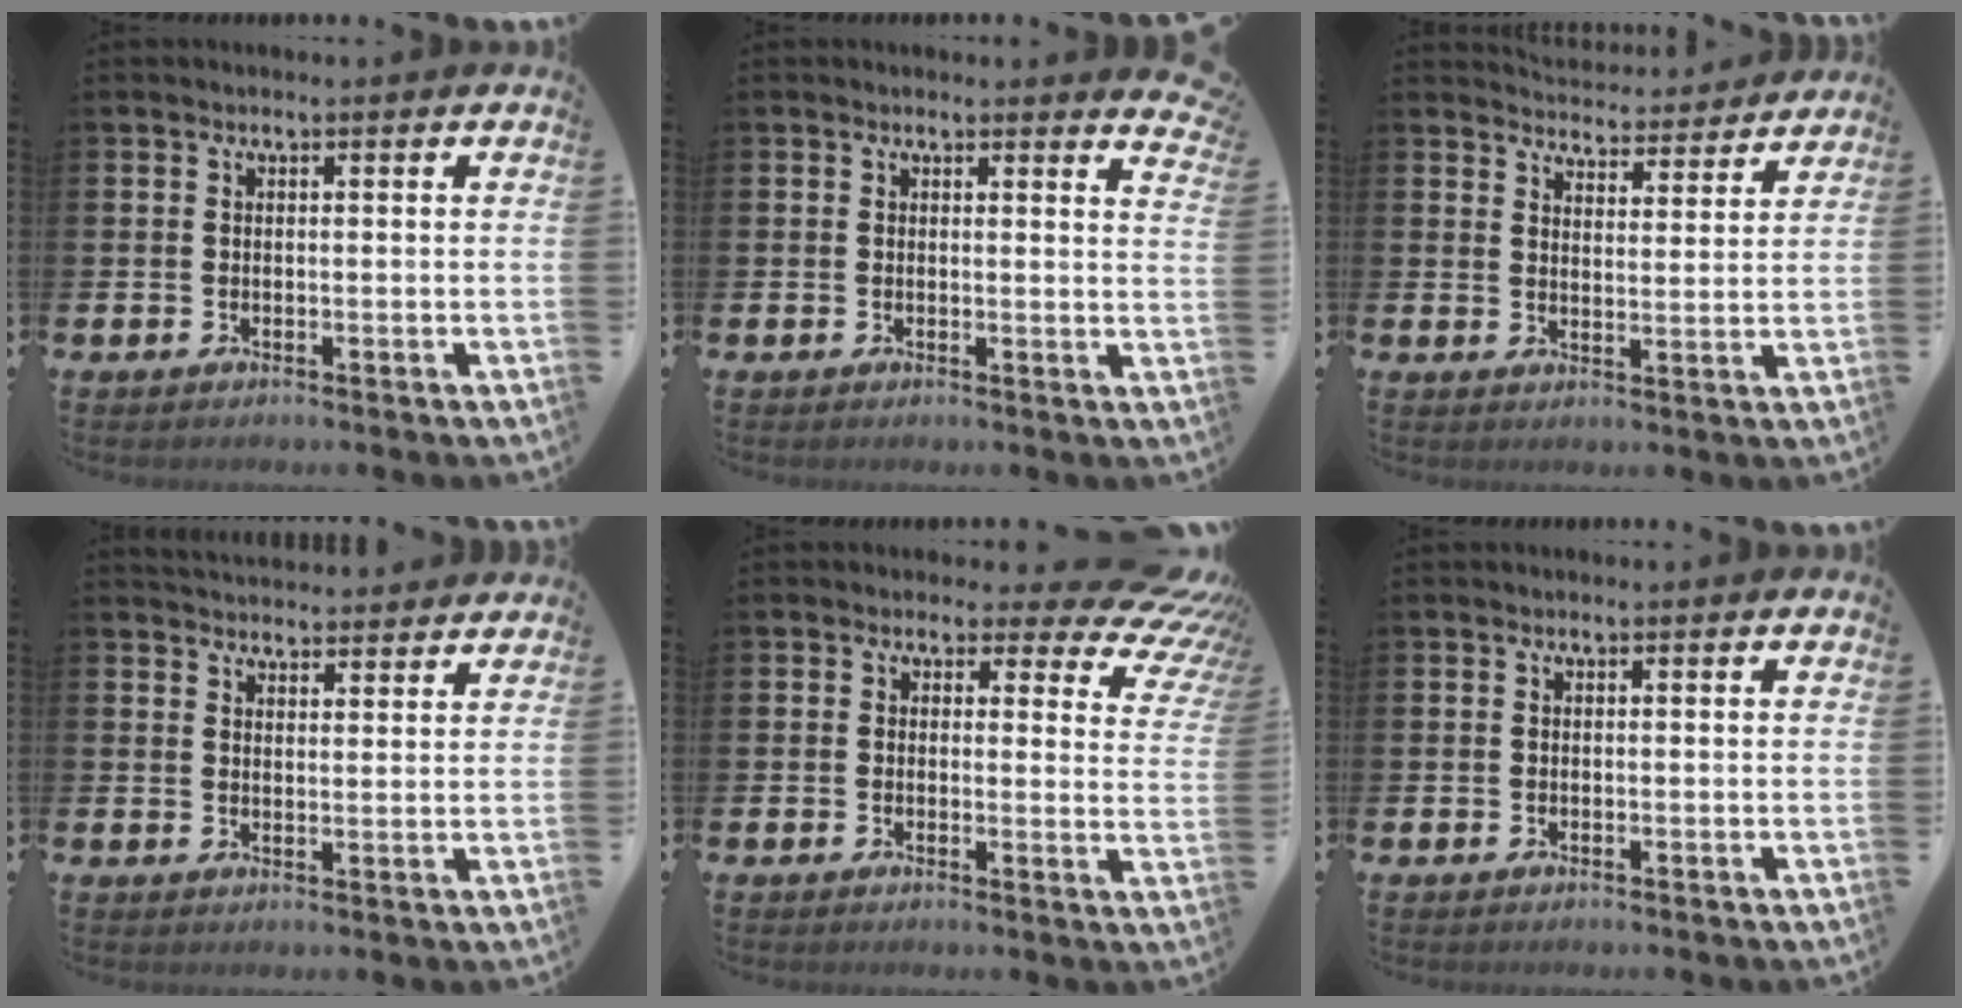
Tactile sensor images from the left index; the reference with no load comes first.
{"total": 2.1, "force": [2.0, 0.2, 0.1], "torque": [0.012, -0.017, 0.032]}
{"total": 4.6, "force": [4.6, 0.5, -0.1], "torque": [-0.014, -0.037, 0.080]}
{"total": 3.9, "force": [3.9, 0.6, -0.1], "torque": [-0.006, -0.022, 0.072]}
{"total": 3.7, "force": [2.4, 2.3, 1.7], "torque": [-0.024, -0.028, 0.031]}
{"total": 0.0}